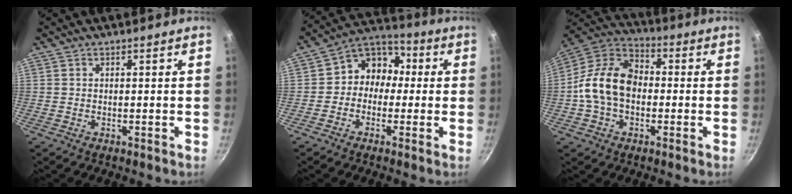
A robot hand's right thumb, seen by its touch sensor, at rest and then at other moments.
{"total": 9.1, "force": [-0.2, 7.9, 4.6], "torque": [-0.026, 0.034, -0.028]}
{"total": 14.3, "force": [-1.2, 10.1, 10.1], "torque": [-0.151, 0.038, -0.043]}